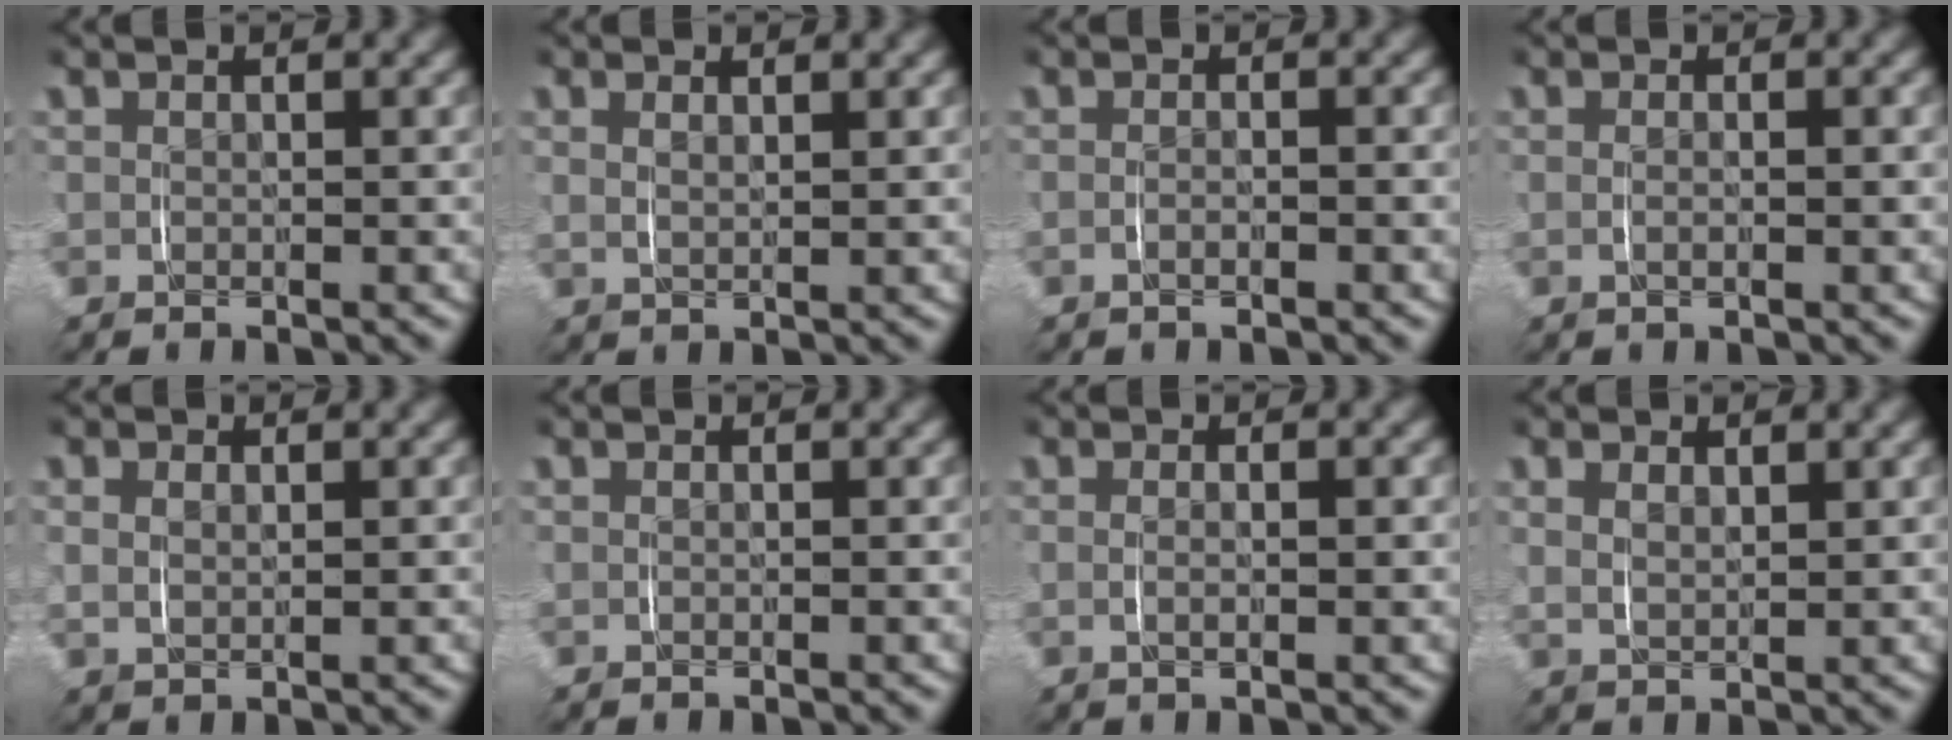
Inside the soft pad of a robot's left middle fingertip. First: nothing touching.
{"total": 1.2, "force": [0.8, 0.2, 0.9], "torque": [-0.016, -0.003, 0.021]}
{"total": 0.8, "force": [-0.5, 0.0, 0.6], "torque": [-0.017, 0.000, -0.010]}
{"total": 1.0, "force": [-0.1, 0.0, 1.0], "torque": [-0.021, -0.002, -0.001]}
{"total": 1.4, "force": [0.7, 0.8, 1.0], "torque": [-0.019, -0.004, 0.017]}
{"total": 0.0}
{"total": 1.3, "force": [0.1, 0.1, 1.3], "torque": [-0.024, -0.004, 0.003]}
{"total": 1.5, "force": [1.1, 0.5, 1.0], "torque": [-0.020, -0.004, 0.026]}